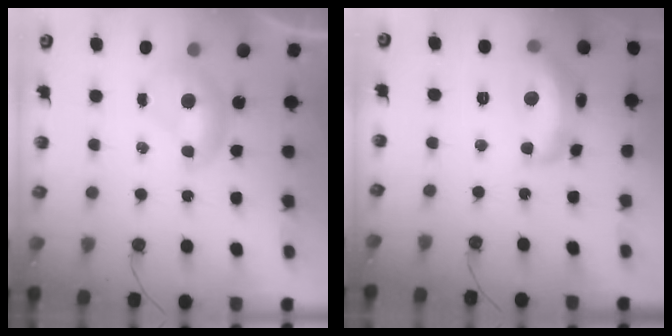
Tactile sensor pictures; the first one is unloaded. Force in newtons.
{"total": 8.4, "press": 8.4, "slide": 0.8}